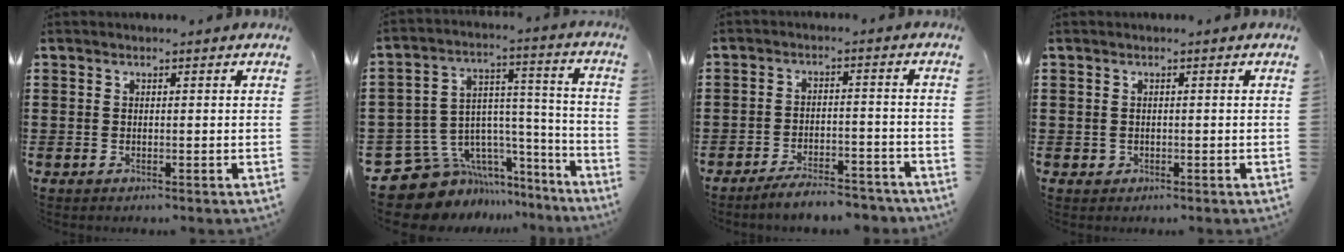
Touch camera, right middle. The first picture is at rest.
{"total": 10.2, "force": [-8.0, 5.9, 2.4], "torque": [-0.076, 0.000, -0.146]}
{"total": 5.2, "force": [-4.8, 0.4, 1.8], "torque": [-0.036, -0.002, -0.094]}
{"total": 0.6, "force": [-0.1, 0.6, 0.1], "torque": [-0.005, 0.004, -0.003]}